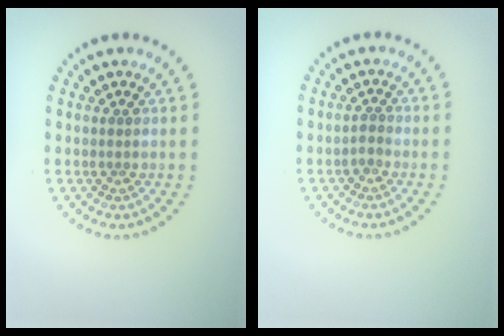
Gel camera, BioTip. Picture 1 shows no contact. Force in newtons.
{"total": 0.7, "press": 0.4, "slide": 0.6}